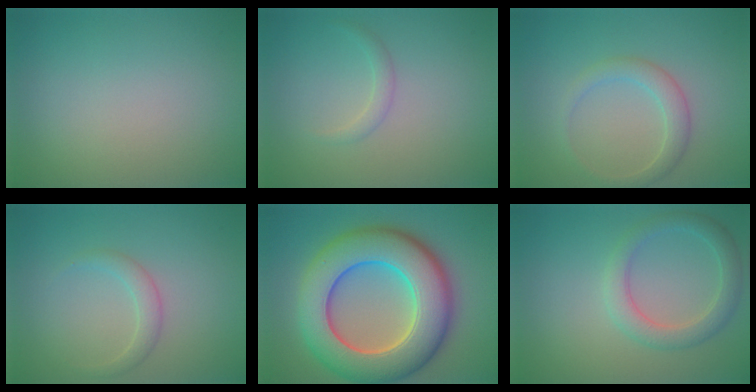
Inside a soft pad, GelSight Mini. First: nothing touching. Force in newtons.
{"total": 1.0, "press": 1.0, "slide": 0.1}
{"total": 2.2, "press": 2.2, "slide": 0.1}
{"total": 1.6, "press": 1.6, "slide": 0.2}
{"total": 12.6, "press": 12.5, "slide": 0.8}
{"total": 3.0, "press": 3.0, "slide": 0.1}